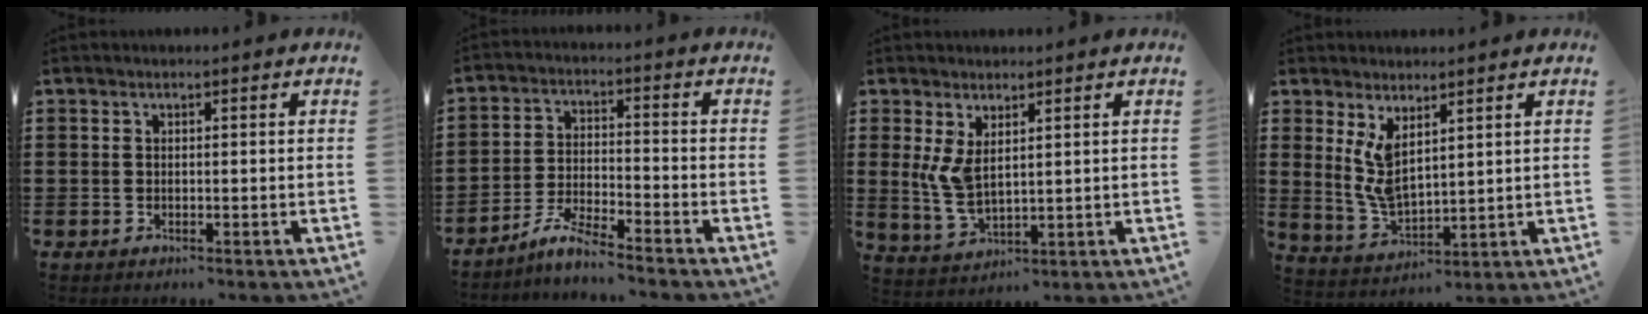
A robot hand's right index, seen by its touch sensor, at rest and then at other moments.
{"total": 5.2, "force": [-4.9, -0.1, 1.7], "torque": [-0.052, -0.008, -0.099]}
{"total": 5.4, "force": [1.6, 2.4, 4.5], "torque": [-0.110, -0.007, 0.026]}
{"total": 6.1, "force": [2.6, 2.9, 4.6], "torque": [-0.110, -0.010, 0.046]}